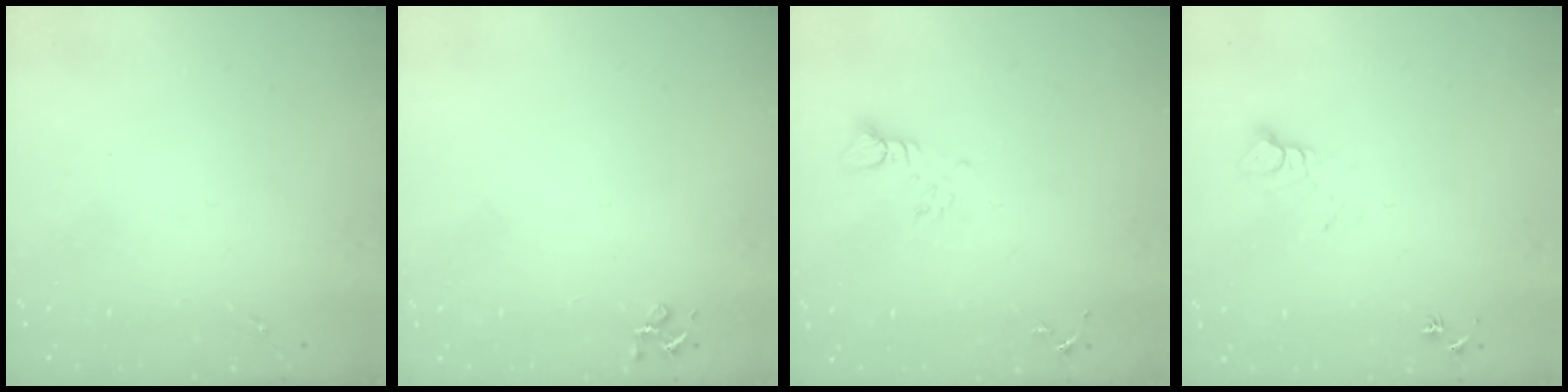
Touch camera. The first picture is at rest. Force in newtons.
{"total": 3.9, "press": 3.9, "slide": 0.5}
{"total": 4.1, "press": 4.1, "slide": 0.4}
{"total": 5.1, "press": 5.1, "slide": 0.4}